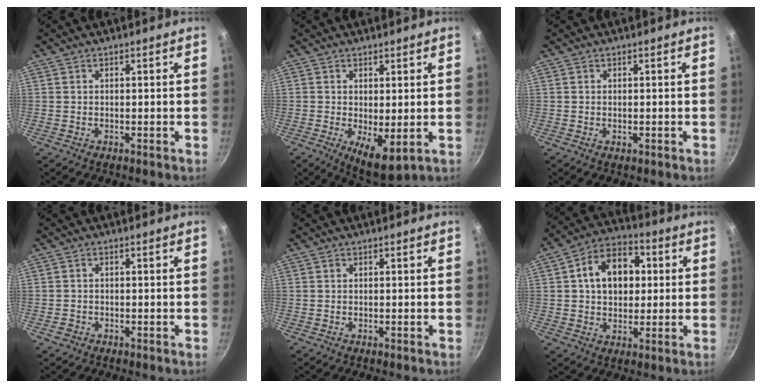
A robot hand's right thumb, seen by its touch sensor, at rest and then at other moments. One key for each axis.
{"total": 6.9, "fx": -0.5, "fy": 2.8, "fz": 6.2, "tx": -0.085, "ty": -0.015, "tz": 0.005}
{"total": 0.8, "fx": -0.1, "fy": 0.4, "fz": 0.6, "tx": -0.009, "ty": 0.001, "tz": -0.002}
{"total": 1.4, "fx": -0.8, "fy": 1.1, "fz": 0.4, "tx": -0.008, "ty": 0.005, "tz": -0.012}
{"total": 0.0}
{"total": 13.1, "fx": 2.3, "fy": 9.4, "fz": 8.7, "tx": -0.103, "ty": 0.018, "tz": 0.024}